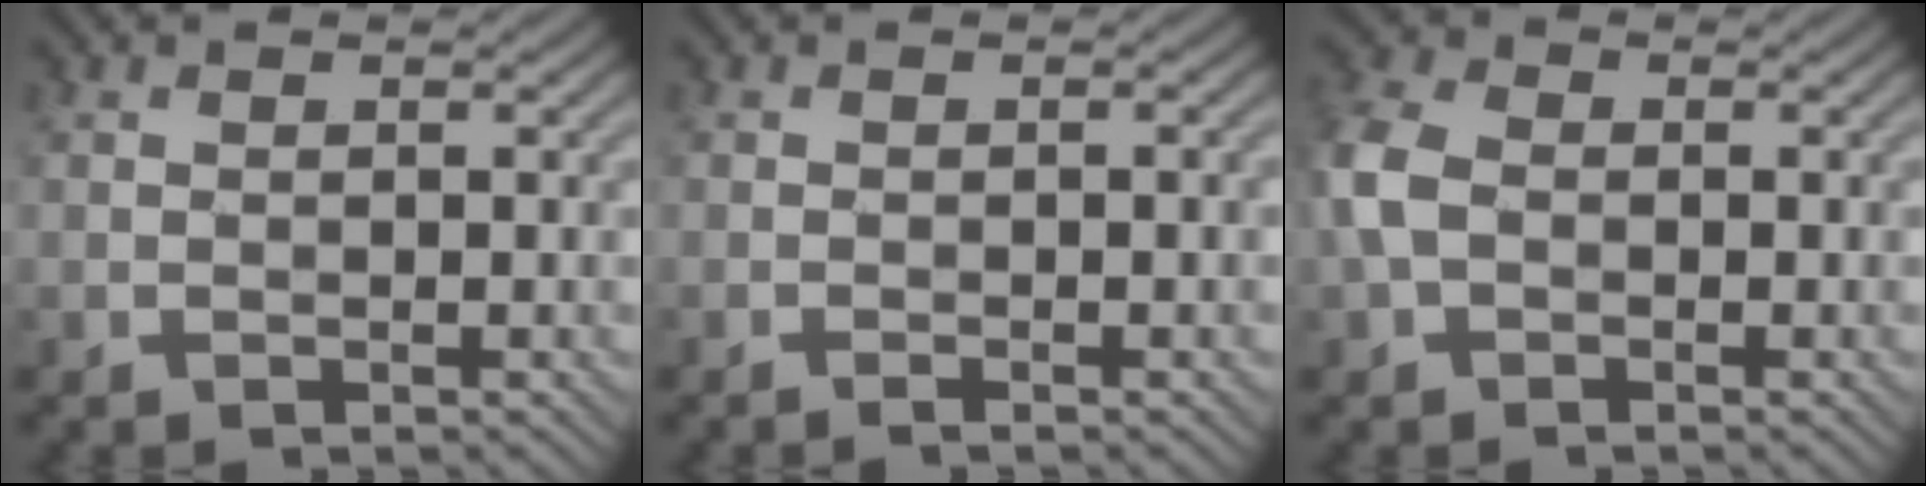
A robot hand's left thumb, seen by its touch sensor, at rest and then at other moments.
{"total": 1.8, "force": [-0.7, 0.2, 1.6], "torque": [-0.021, 0.005, -0.016]}
{"total": 4.7, "force": [-0.7, 3.3, 3.3], "torque": [-0.090, 0.006, -0.025]}